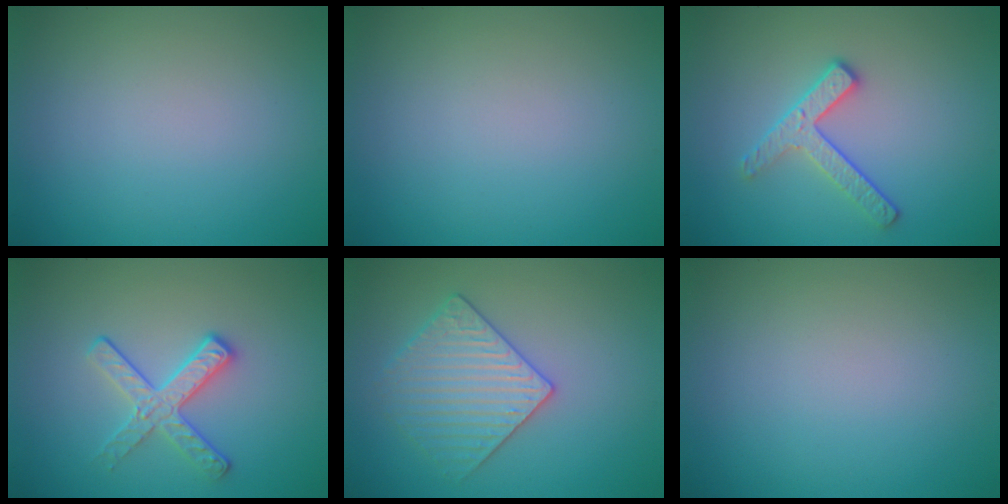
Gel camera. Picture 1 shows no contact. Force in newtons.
{"total": 0.0}
{"total": 2.8, "press": 2.5, "slide": 1.3}
{"total": 2.8, "press": 2.6, "slide": 1.1}
{"total": 3.5, "press": 3.5, "slide": 0.7}
{"total": 0.0}